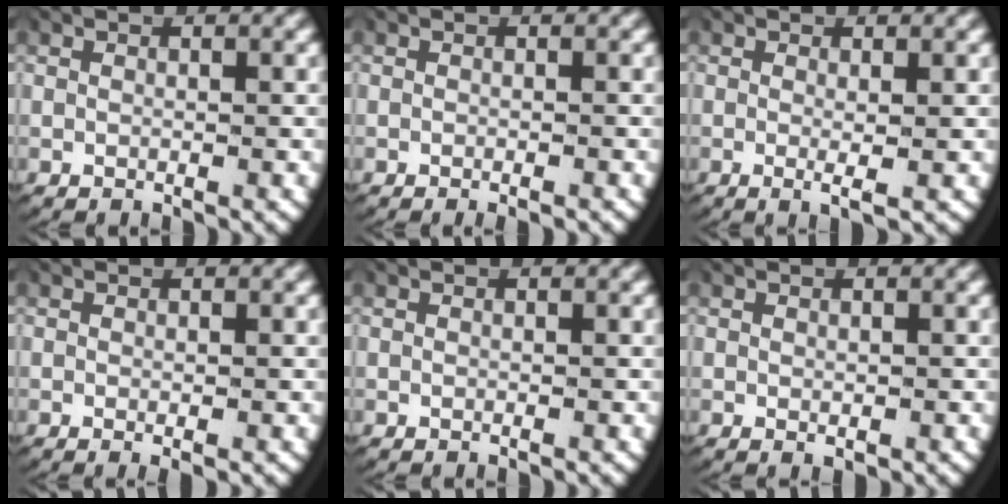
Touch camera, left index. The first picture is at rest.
{"total": 1.0, "force": [-0.9, 0.2, 0.4], "torque": [-0.006, 0.002, -0.015]}
{"total": 1.7, "force": [-0.3, 0.1, 1.6], "torque": [-0.040, -0.013, -0.002]}
{"total": 0.6, "force": [-0.2, 0.1, 0.6], "torque": [-0.012, -0.004, -0.002]}
{"total": 0.0}
{"total": 0.7, "force": [-0.3, 0.3, 0.6], "torque": [-0.016, -0.011, 0.004]}